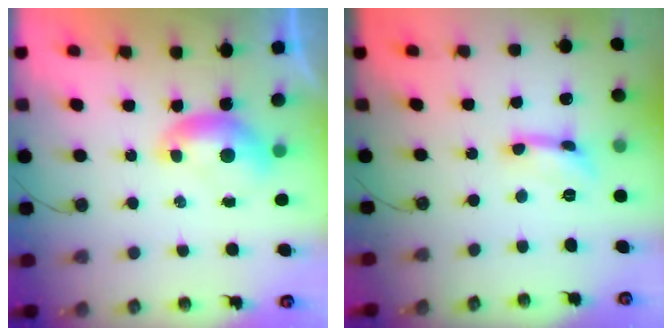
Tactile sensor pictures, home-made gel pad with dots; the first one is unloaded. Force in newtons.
{"total": 1.3, "press": 1.3, "slide": 0.2}